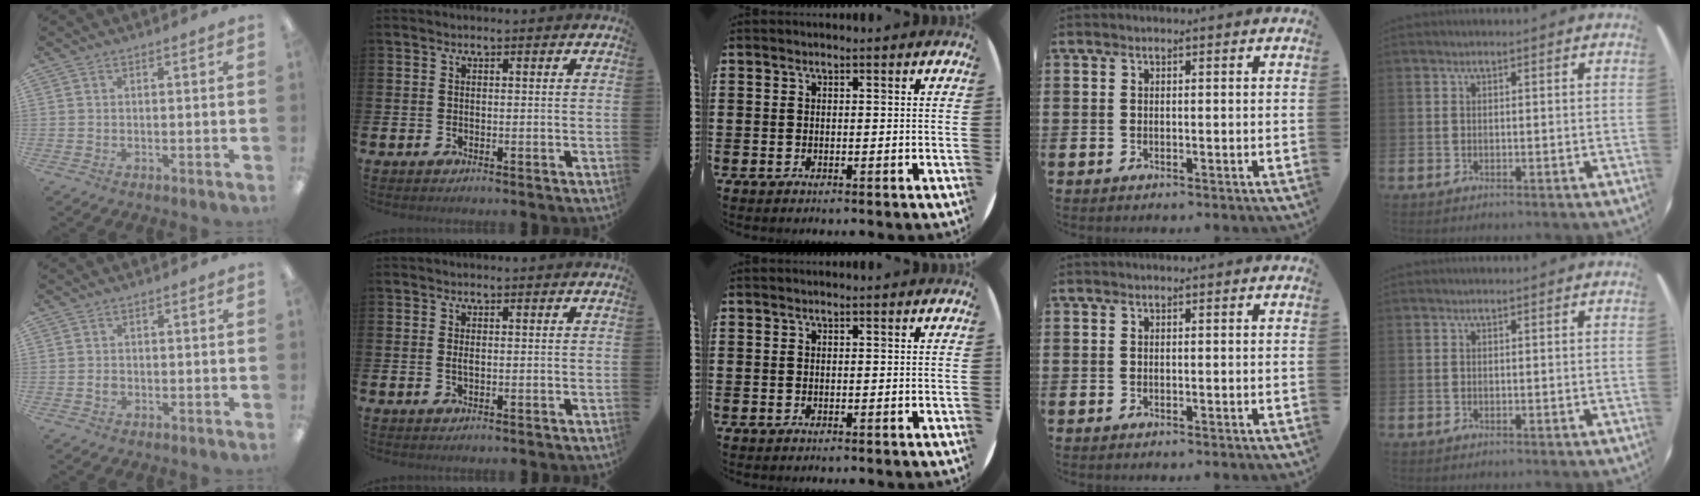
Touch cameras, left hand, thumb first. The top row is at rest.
{"thumb": {"total": 1.1, "force": [-0.2, 0.9, 0.7], "torque": [-0.012, 0.002, -0.005]}, "index": {"total": 0.8, "force": [0.1, 0.2, 0.7], "torque": [-0.009, 0.000, 0.000]}}